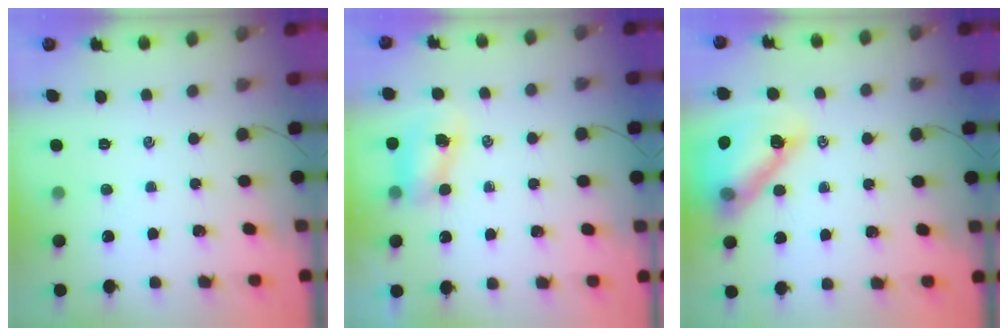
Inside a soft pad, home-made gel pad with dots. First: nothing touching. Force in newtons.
{"total": 7.0, "press": 6.9, "slide": 0.9}
{"total": 17.3, "press": 16.7, "slide": 4.6}